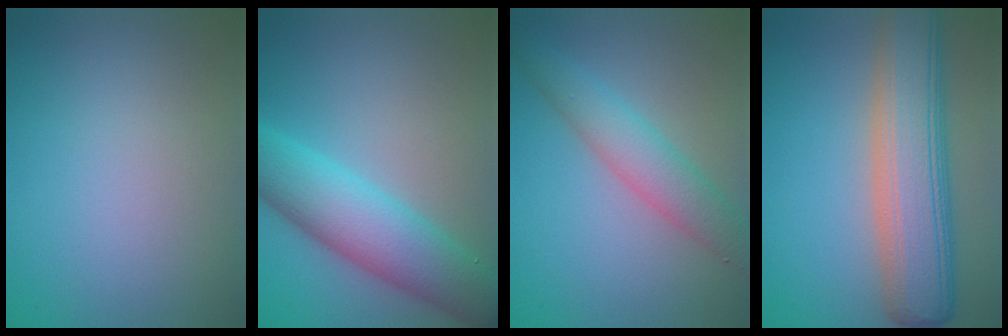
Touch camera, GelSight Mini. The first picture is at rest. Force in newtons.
{"total": 8.0, "press": 8.0, "slide": 0.1}
{"total": 4.3, "press": 4.3, "slide": 0.1}
{"total": 9.1, "press": 9.1, "slide": 0.6}